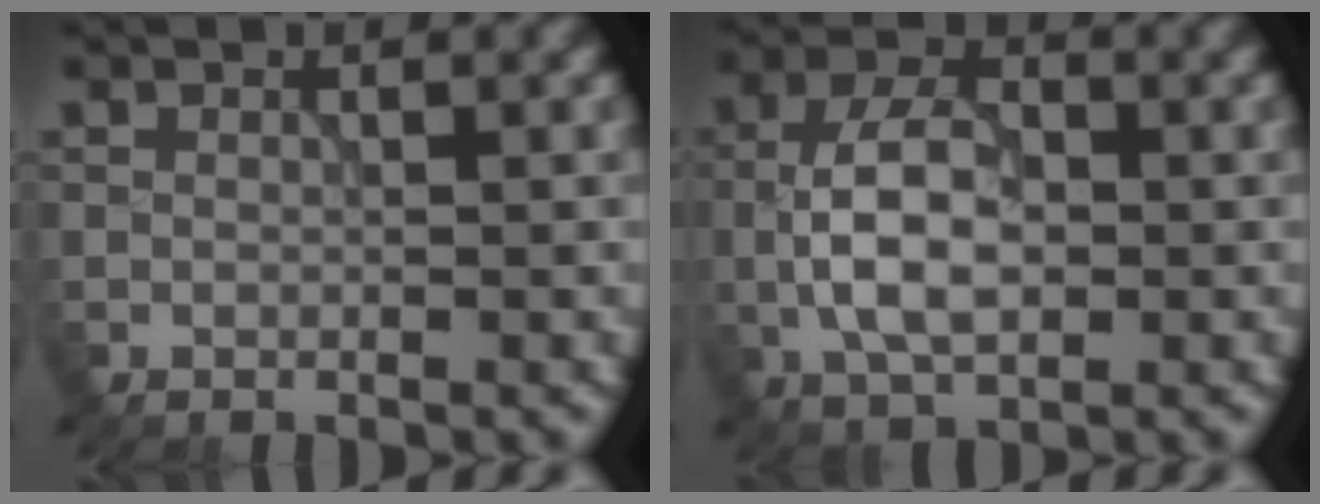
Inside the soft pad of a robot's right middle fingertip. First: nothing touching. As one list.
[{"total": 6.0, "force": [-1.0, 3.2, 5.0], "torque": [-0.099, 0.006, -0.025]}]